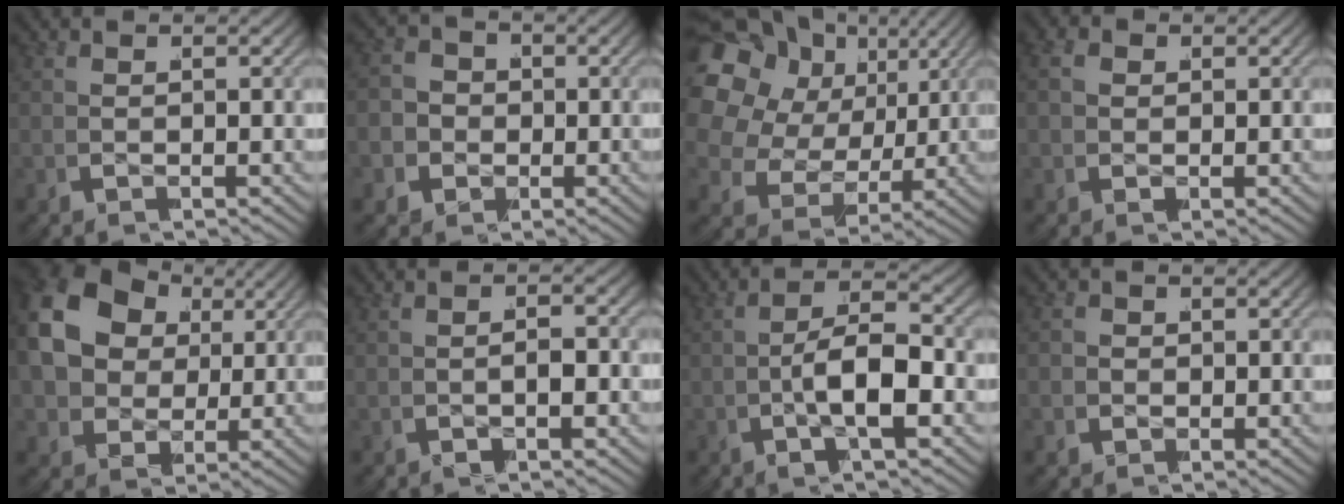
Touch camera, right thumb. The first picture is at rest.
{"total": 5.9, "force": [-0.3, 5.3, 2.6], "torque": [-0.051, -0.010, -0.010]}
{"total": 14.3, "force": [3.2, 10.8, 8.8], "torque": [-0.191, 0.017, 0.038]}
{"total": 2.0, "force": [0.1, 1.8, 0.9], "torque": [-0.023, -0.009, 0.004]}
{"total": 13.2, "force": [2.8, 10.2, 7.9], "torque": [-0.211, -0.021, 0.051]}
{"total": 2.0, "force": [-1.1, 0.5, 1.6], "torque": [-0.026, 0.002, -0.021]}
{"total": 6.8, "force": [-1.5, 3.0, 6.0], "torque": [-0.115, -0.004, -0.026]}
{"total": 1.5, "force": [-0.3, 1.4, 0.5], "torque": [-0.007, -0.003, -0.007]}